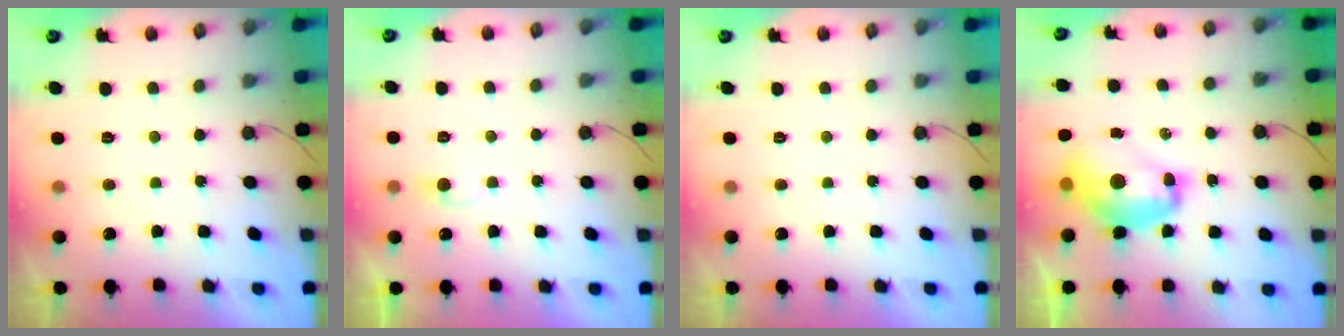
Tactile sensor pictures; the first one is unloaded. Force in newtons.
{"total": 3.0, "press": 3.0, "slide": 0.3}
{"total": 0.0}
{"total": 13.2, "press": 13.2, "slide": 1.2}